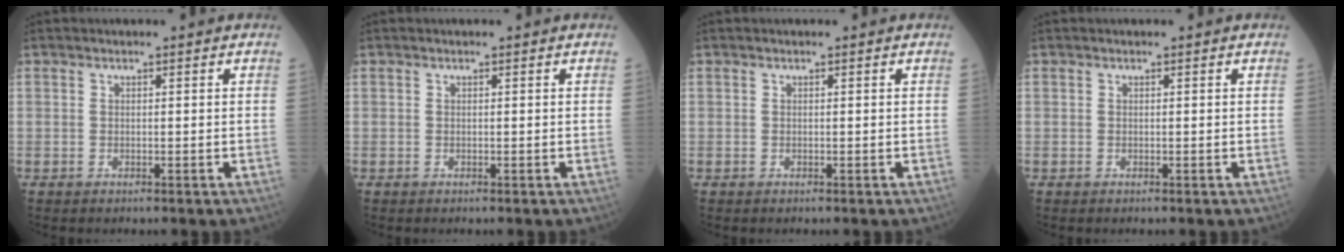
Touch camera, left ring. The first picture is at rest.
{"total": 0.0}
{"total": 0.0}
{"total": 0.0}